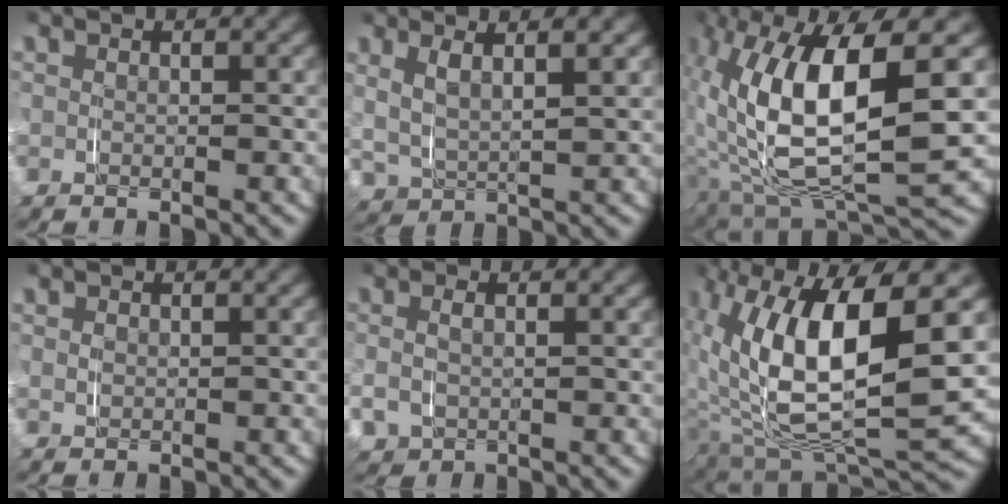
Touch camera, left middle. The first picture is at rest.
{"total": 4.6, "force": [1.9, 2.7, 3.2], "torque": [-0.079, -0.002, 0.038]}
{"total": 14.6, "force": [-0.1, 7.0, 12.8], "torque": [-0.256, -0.026, 0.023]}
{"total": 0.6, "force": [0.2, 0.5, 0.3], "torque": [-0.009, -0.002, 0.007]}
{"total": 2.2, "force": [0.1, 1.6, 1.5], "torque": [-0.050, -0.003, 0.011]}
{"total": 16.1, "force": [0.3, 8.5, 13.7], "torque": [-0.257, -0.027, 0.028]}